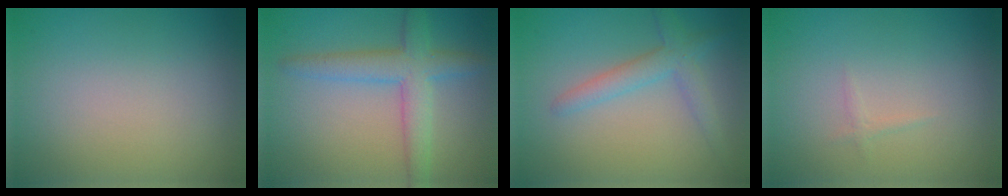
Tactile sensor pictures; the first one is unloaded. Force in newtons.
{"total": 4.4, "press": 4.4, "slide": 0.2}
{"total": 2.7, "press": 2.7, "slide": 0.0}
{"total": 0.5, "press": 0.5, "slide": 0.0}